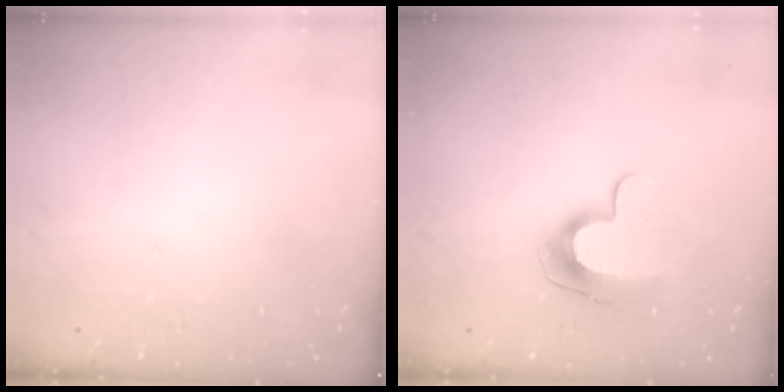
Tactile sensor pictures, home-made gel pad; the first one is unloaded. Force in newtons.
{"total": 9.8, "press": 9.8, "slide": 0.1}